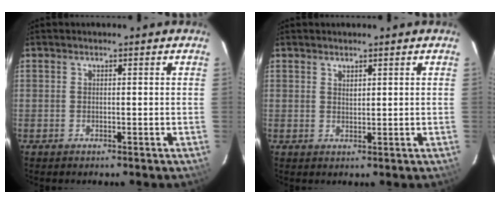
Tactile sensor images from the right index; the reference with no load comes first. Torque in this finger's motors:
{"motor_torque": [0.02, 0.12, -0.02, 0.00]}